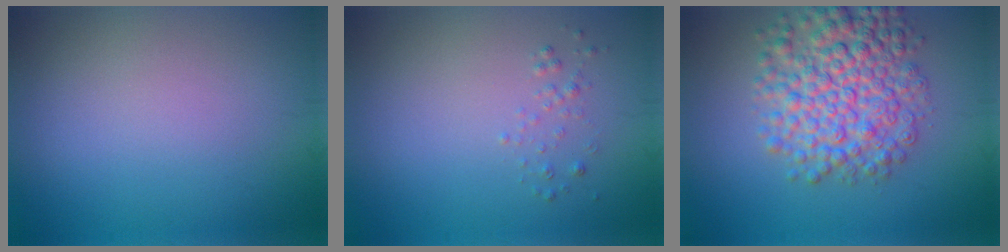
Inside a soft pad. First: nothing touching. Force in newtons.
{"total": 0.7, "press": 0.7, "slide": 0.1}
{"total": 7.4, "press": 7.4, "slide": 0.1}